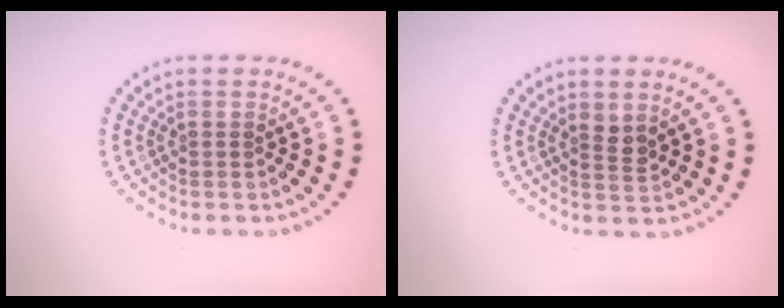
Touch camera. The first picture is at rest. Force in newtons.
{"total": 1.3, "press": 1.0, "slide": 0.8}